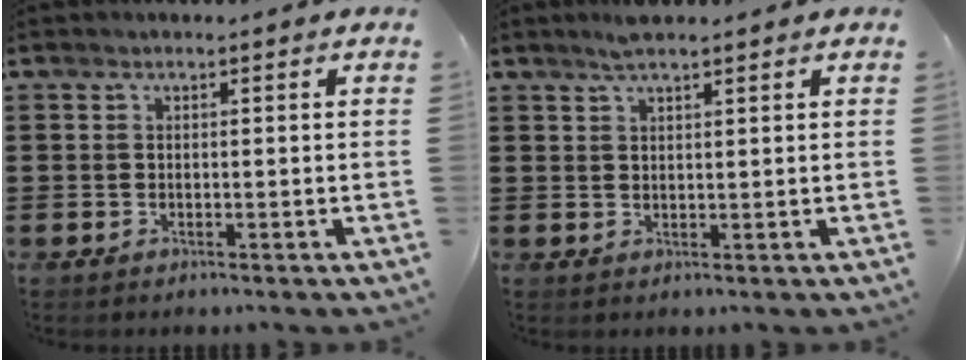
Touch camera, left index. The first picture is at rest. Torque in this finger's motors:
{"motor_torque": [0.85, -0.77, 0.34, 0.09]}